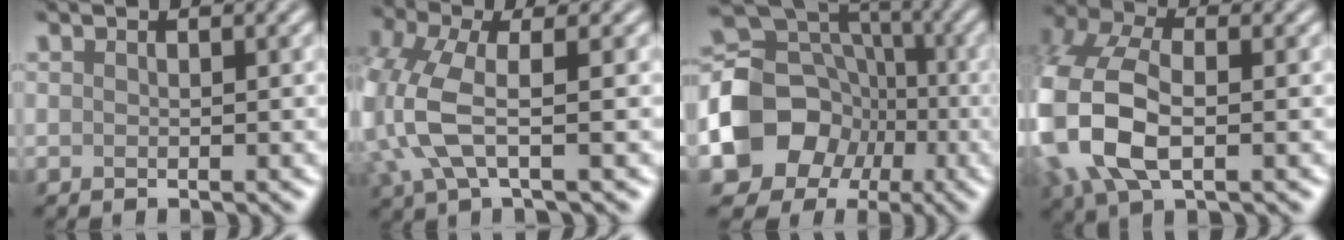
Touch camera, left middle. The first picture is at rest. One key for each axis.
{"total": 6.0, "fx": -0.6, "fy": 2.7, "fz": 5.3, "tx": -0.148, "ty": -0.001, "tz": -0.014}
{"total": 10.2, "fx": -3.0, "fy": 8.6, "fz": 4.7, "tx": -0.092, "ty": 0.005, "tz": -0.068}
{"total": 11.6, "fx": -2.3, "fy": 6.9, "fz": 9.0, "tx": -0.245, "ty": -0.012, "tz": -0.046}